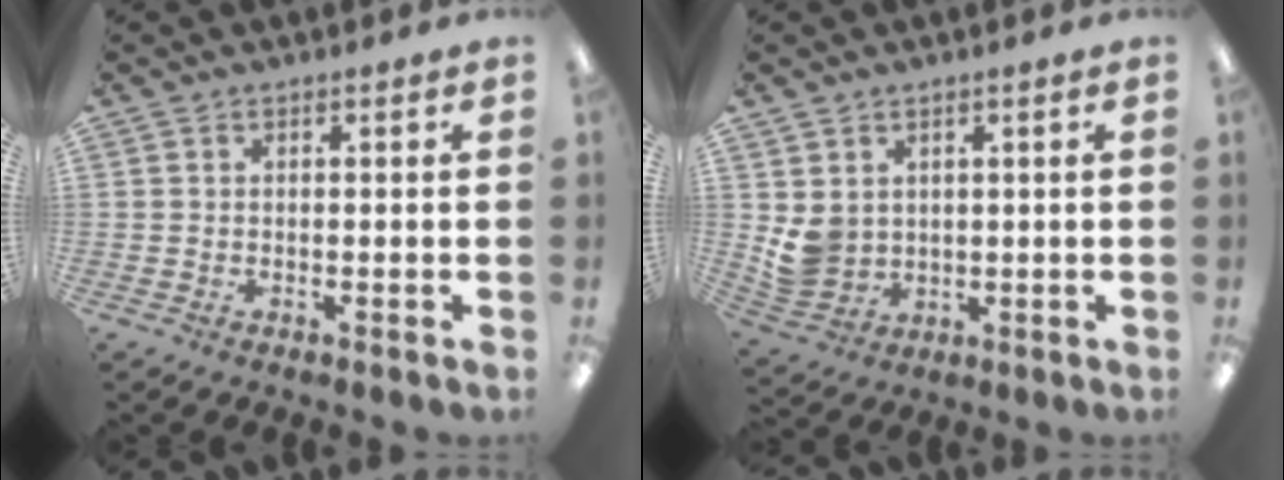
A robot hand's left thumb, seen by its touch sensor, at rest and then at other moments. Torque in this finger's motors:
{"motor_torque": [0.74, 1.22, 0.69, -0.74, 0.07]}